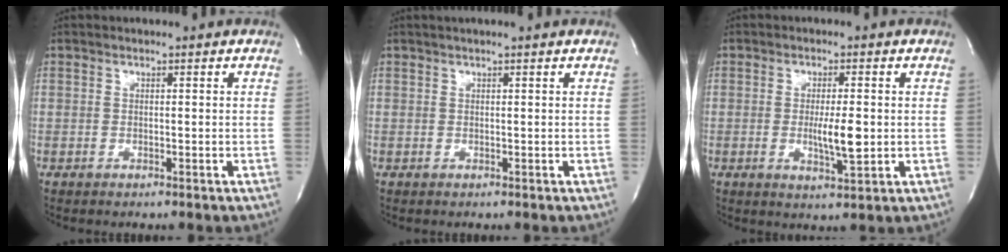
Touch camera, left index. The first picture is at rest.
{"total": 1.9, "force": [1.5, -0.4, 1.1], "torque": [-0.016, 0.018, 0.029]}
{"total": 5.2, "force": [-0.4, 0.9, 5.1], "torque": [-0.091, -0.008, -0.004]}